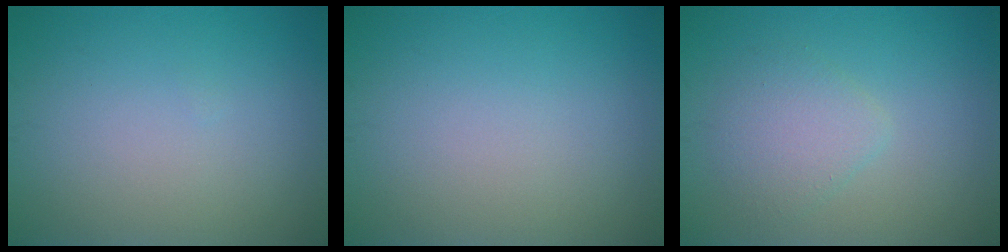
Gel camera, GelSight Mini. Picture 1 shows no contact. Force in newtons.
{"total": 0.0}
{"total": 2.5, "press": 2.5, "slide": 0.2}